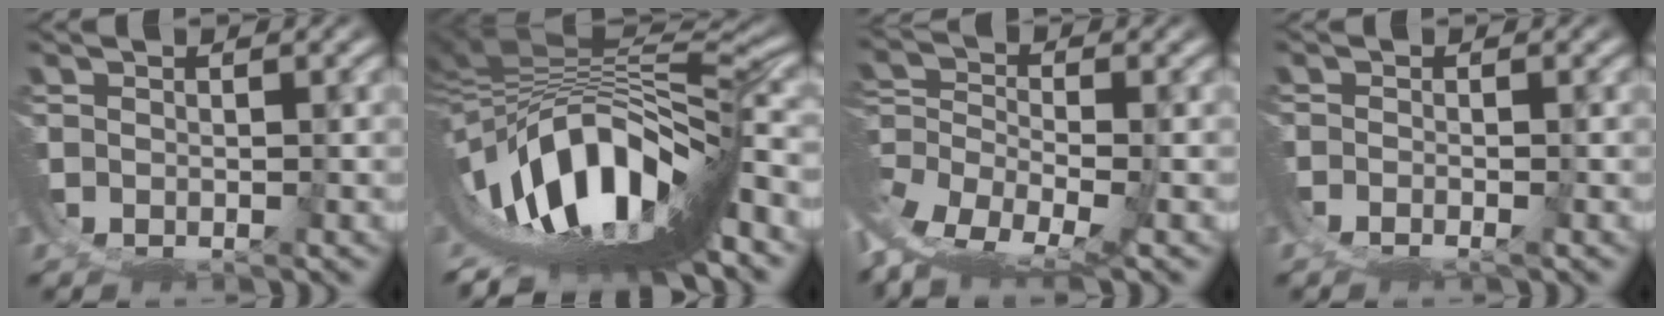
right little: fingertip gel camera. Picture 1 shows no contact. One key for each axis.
{"total": 23.4, "fx": -2.9, "fy": 13.6, "fz": 18.9, "tx": -0.318, "ty": -0.014, "tz": -0.029}
{"total": 11.4, "fx": -0.7, "fy": 8.6, "fz": 7.4, "tx": -0.172, "ty": -0.047, "tz": -0.001}
{"total": 3.1, "fx": -2.2, "fy": 1.6, "fz": 1.6, "tx": -0.024, "ty": -0.014, "tz": -0.030}